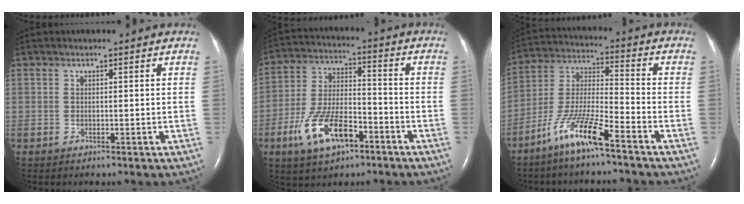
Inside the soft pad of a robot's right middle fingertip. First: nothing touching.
{"total": 11.8, "force": [-6.0, 4.8, 8.9], "torque": [-0.193, 0.008, -0.105]}
{"total": 10.5, "force": [-7.3, 0.5, 7.6], "torque": [-0.161, -0.014, -0.147]}